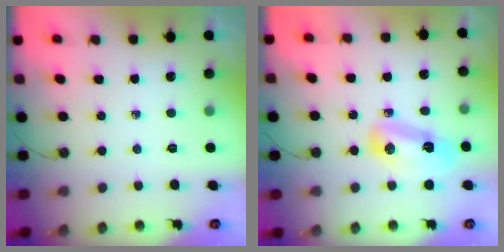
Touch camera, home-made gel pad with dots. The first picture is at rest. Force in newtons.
{"total": 8.5, "press": 8.5, "slide": 0.7}